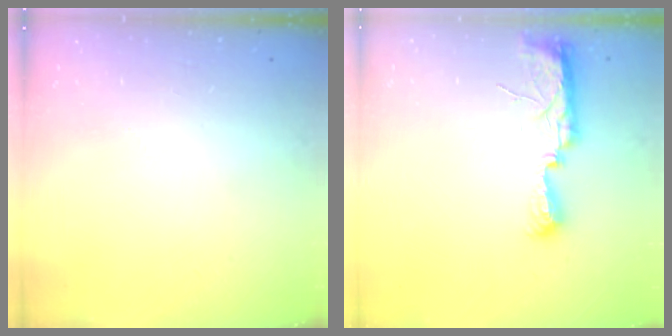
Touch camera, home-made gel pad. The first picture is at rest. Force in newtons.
{"total": 7.9, "press": 7.8, "slide": 0.8}